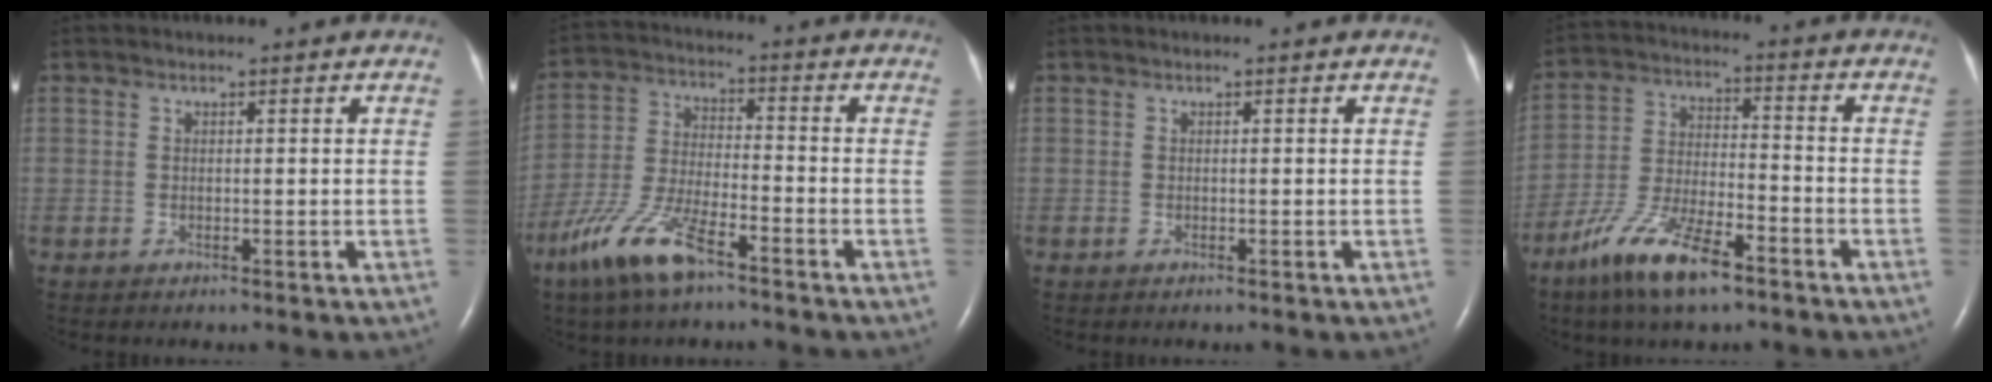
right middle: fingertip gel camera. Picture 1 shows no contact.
{"total": 10.5, "force": [-6.9, 2.4, 7.5], "torque": [-0.169, -0.013, -0.135]}
{"total": 0.0}
{"total": 12.0, "force": [-7.9, 2.9, 8.5], "torque": [-0.176, -0.015, -0.150]}